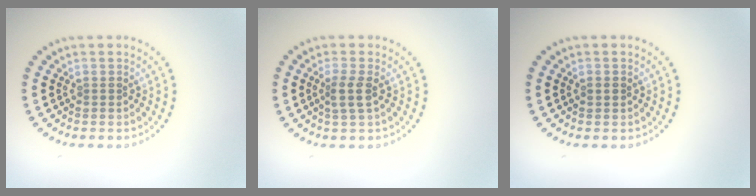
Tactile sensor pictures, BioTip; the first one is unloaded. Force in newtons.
{"total": 1.7, "press": 1.5, "slide": 0.8}
{"total": 0.9, "press": 0.9, "slide": 0.1}